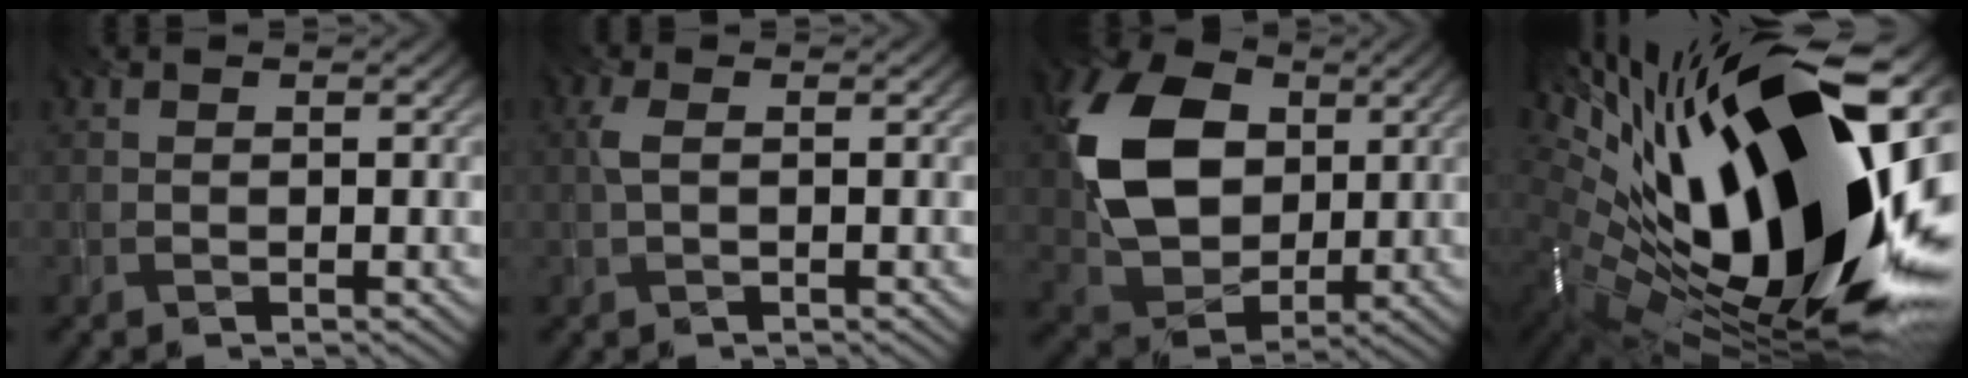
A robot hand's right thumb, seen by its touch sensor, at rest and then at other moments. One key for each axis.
{"total": 2.1, "fx": 0.2, "fy": 0.8, "fz": 2.0, "tx": -0.052, "ty": 0.004, "tz": 0.003}
{"total": 13.2, "fx": 2.8, "fy": 9.5, "fz": 8.8, "tx": -0.199, "ty": 0.009, "tz": 0.051}
{"total": 22.6, "fx": 1.7, "fy": 10.5, "fz": 20.0, "tx": -0.394, "ty": -0.028, "tz": 0.020}